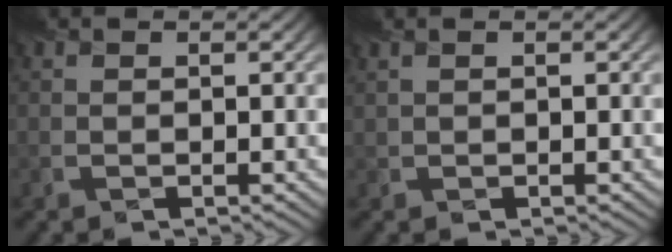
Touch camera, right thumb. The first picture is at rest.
{"total": 0.0}